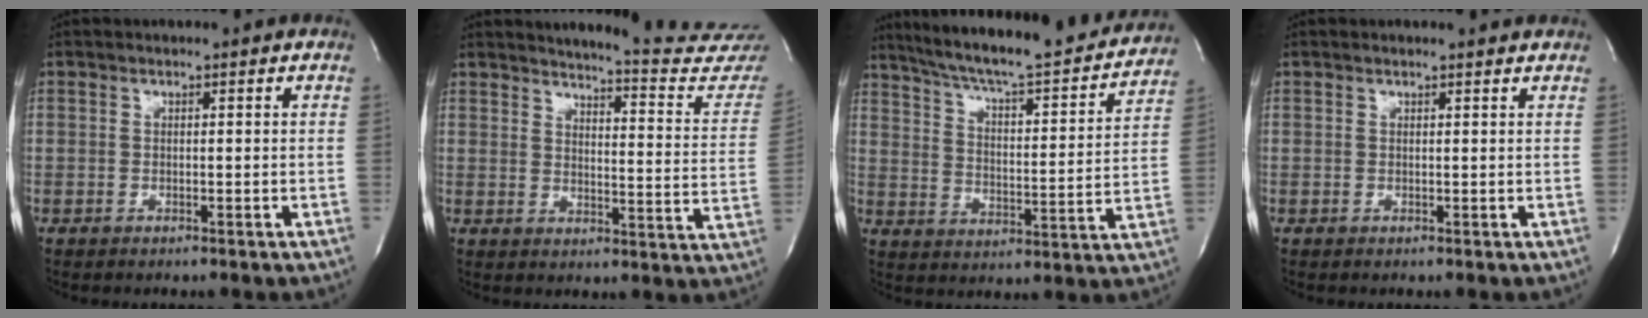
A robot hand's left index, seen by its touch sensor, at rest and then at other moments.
{"total": 20.0, "force": [19.5, 0.2, 4.4], "torque": [-0.053, -0.130, 0.213]}
{"total": 23.8, "force": [21.3, 2.7, 10.2], "torque": [-0.167, -0.022, 0.295]}
{"total": 2.5, "force": [2.4, 0.2, 0.6], "torque": [-0.014, 0.008, 0.023]}